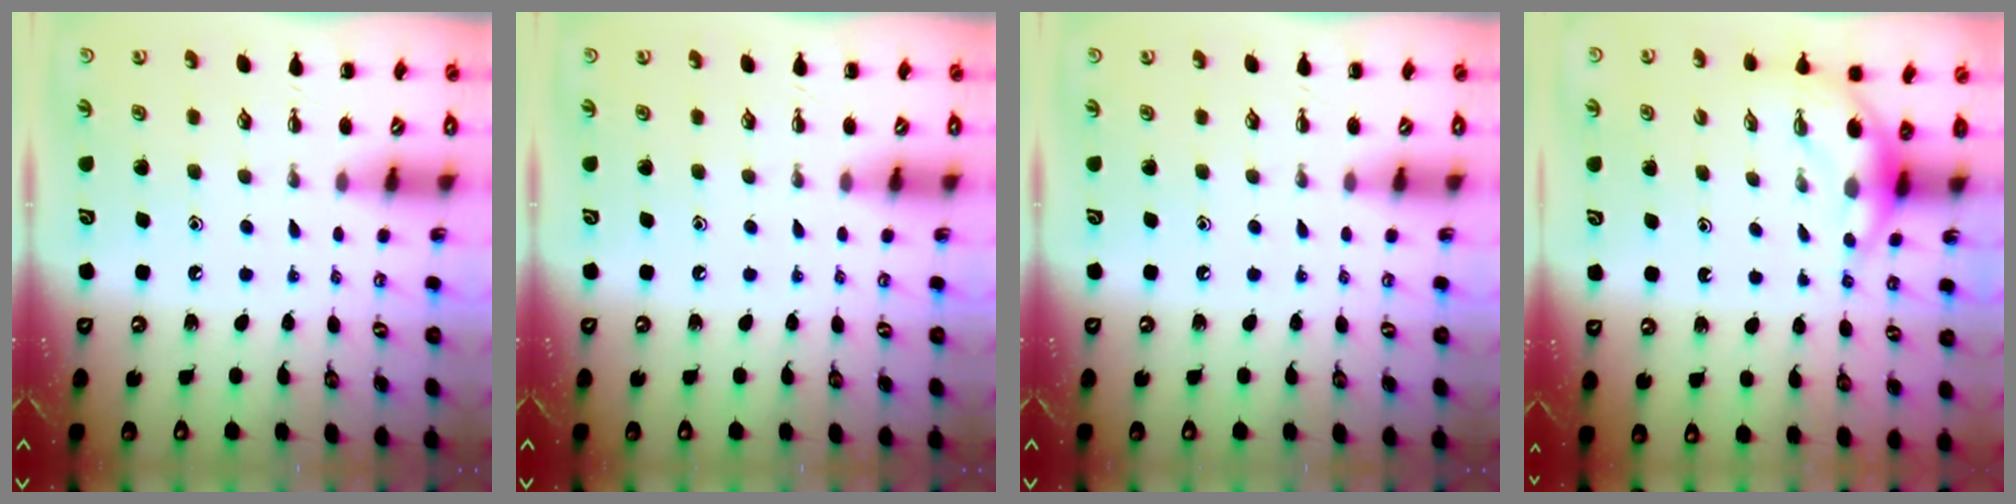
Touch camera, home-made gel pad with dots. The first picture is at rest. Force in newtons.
{"total": 0.0}
{"total": 0.0}
{"total": 4.6, "press": 4.6, "slide": 0.2}